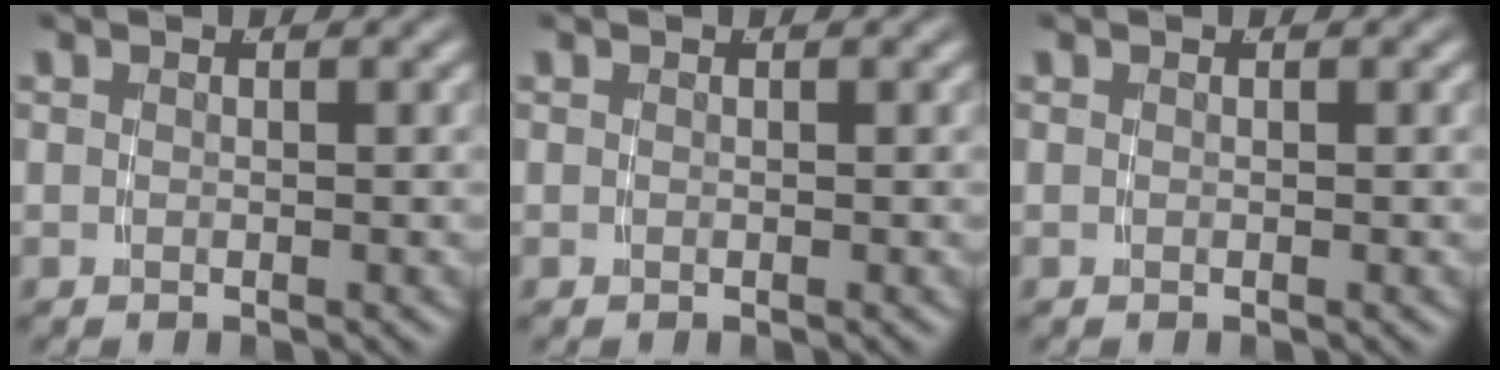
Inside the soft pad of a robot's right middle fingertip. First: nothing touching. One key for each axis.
{"total": 0.0}
{"total": 0.0}